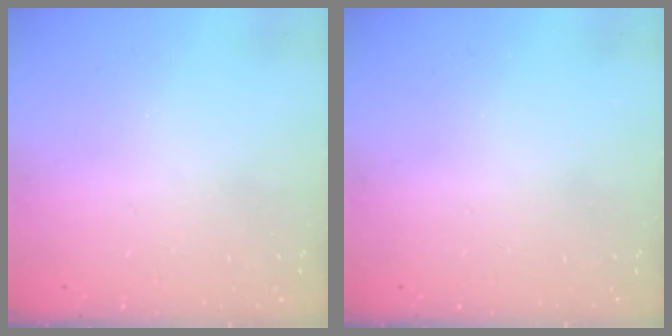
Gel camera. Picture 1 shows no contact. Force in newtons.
{"total": 0.0}